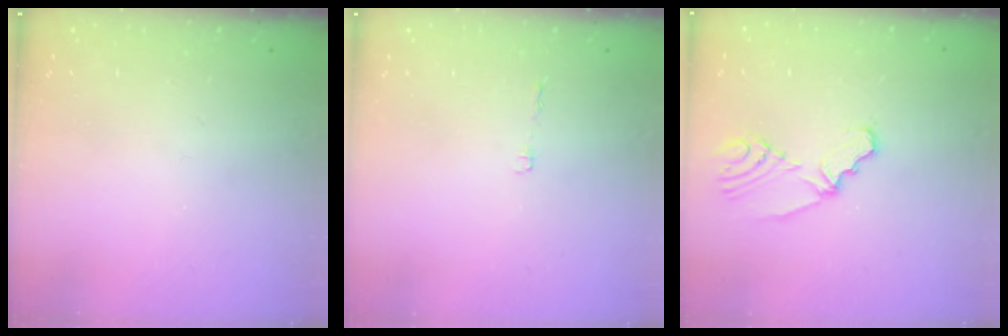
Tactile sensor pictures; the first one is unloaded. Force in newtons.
{"total": 2.5, "press": 2.4, "slide": 0.4}
{"total": 5.3, "press": 3.4, "slide": 4.1}